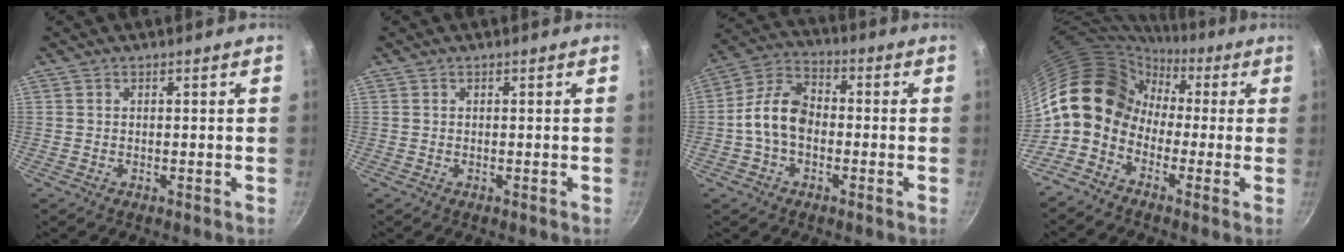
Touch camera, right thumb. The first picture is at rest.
{"total": 0.0}
{"total": 10.0, "force": [-1.5, 6.8, 7.2], "torque": [-0.117, 0.034, -0.045]}
{"total": 13.5, "force": [-1.1, 10.7, 8.1], "torque": [-0.108, 0.042, -0.046]}